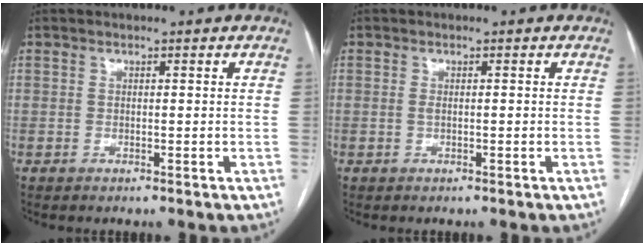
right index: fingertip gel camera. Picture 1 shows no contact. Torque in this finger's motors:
{"motor_torque": [0.11, 0.31, 0.00, 0.00]}